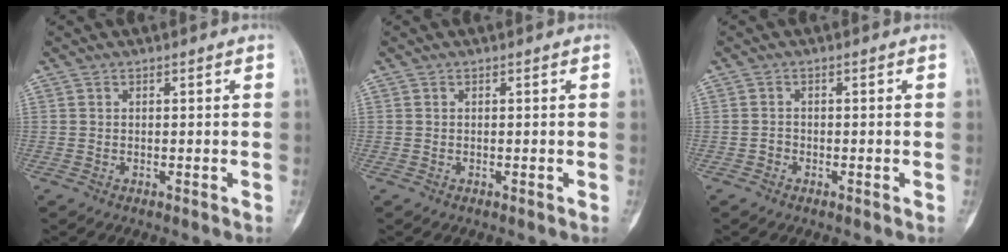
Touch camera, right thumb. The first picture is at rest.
{"total": 0.0}
{"total": 1.0, "force": [-0.6, 0.8, 0.2], "torque": [0.001, 0.004, -0.017]}